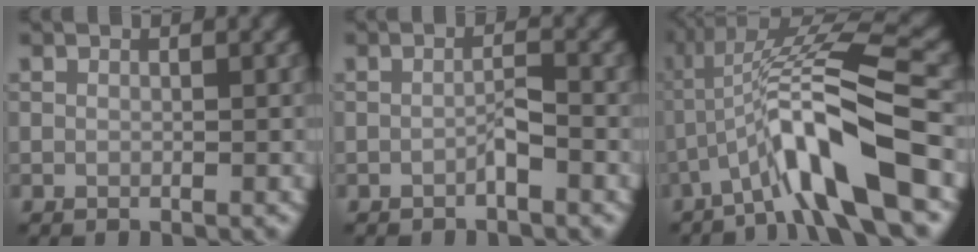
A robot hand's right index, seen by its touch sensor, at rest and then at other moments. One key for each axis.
{"total": 1.3, "fx": -0.7, "fy": 0.1, "fz": 1.0, "tx": -0.017, "ty": 0.006, "tz": -0.014}
{"total": 9.7, "fx": -4.2, "fy": 1.4, "fz": 8.6, "tx": -0.154, "ty": 0.019, "tz": -0.079}